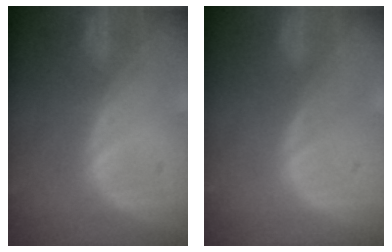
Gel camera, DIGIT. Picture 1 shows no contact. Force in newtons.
{"total": 0.0}